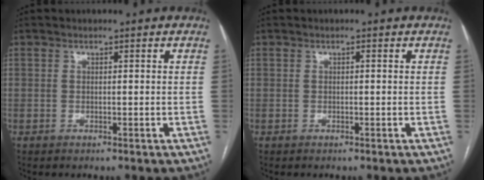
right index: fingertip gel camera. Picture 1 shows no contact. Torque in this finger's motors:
{"motor_torque": [0.14, 0.01, 0.04, 0.02]}